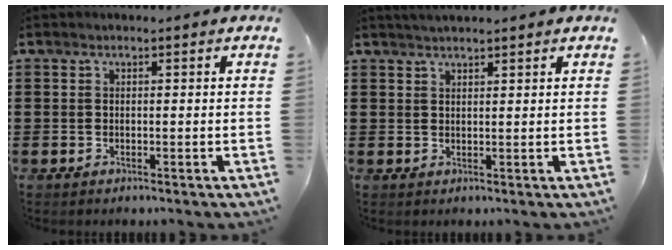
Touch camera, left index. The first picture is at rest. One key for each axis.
{"total": 1.4, "fx": 1.3, "fy": 0.0, "fz": 0.3, "tx": -0.008, "ty": 0.004, "tz": 0.025}